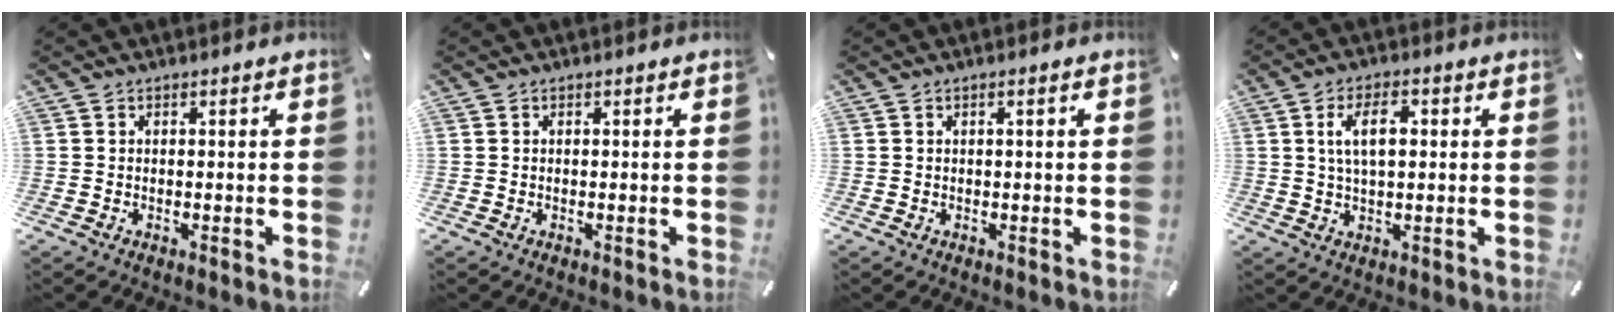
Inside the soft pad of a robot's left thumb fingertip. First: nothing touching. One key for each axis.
{"total": 0.0}
{"total": 1.0, "fx": 0.2, "fy": 0.2, "fz": 0.9, "tx": -0.016, "ty": 0.000, "tz": 0.002}
{"total": 7.4, "fx": 1.7, "fy": 3.7, "fz": 6.2, "tx": -0.111, "ty": 0.007, "tz": 0.025}